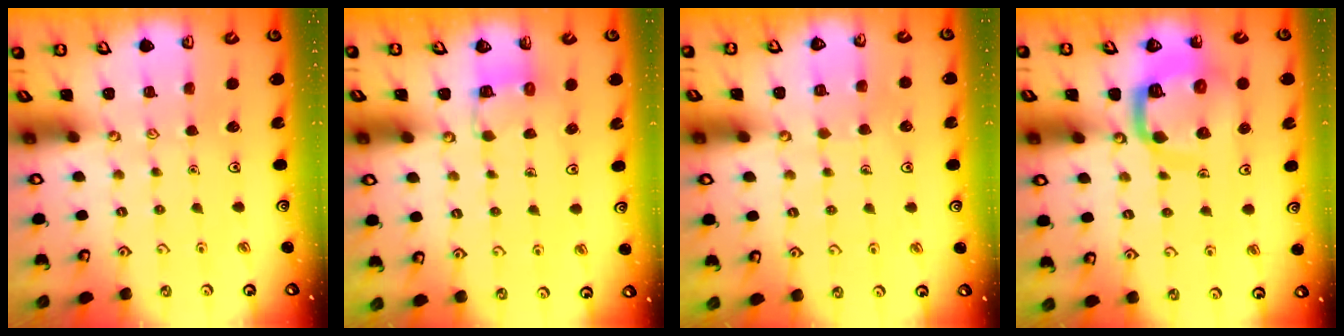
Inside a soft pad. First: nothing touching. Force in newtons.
{"total": 4.0, "press": 3.9, "slide": 0.2}
{"total": 5.3, "press": 5.3, "slide": 0.4}
{"total": 11.9, "press": 11.9, "slide": 1.3}